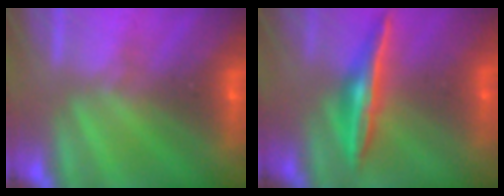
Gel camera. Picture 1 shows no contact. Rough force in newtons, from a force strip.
{"total": 1.5}